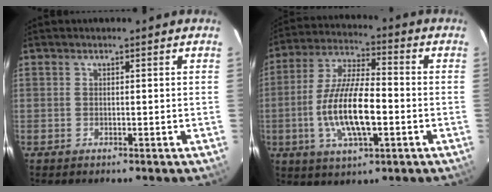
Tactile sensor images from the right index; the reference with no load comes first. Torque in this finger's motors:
{"motor_torque": [1.13, -0.39, 1.05, 0.21]}